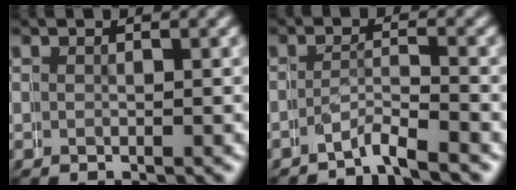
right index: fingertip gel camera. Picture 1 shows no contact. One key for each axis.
{"total": 2.2, "fx": -2.0, "fy": -0.4, "fz": -0.8, "tx": 0.010, "ty": -0.008, "tz": -0.035}